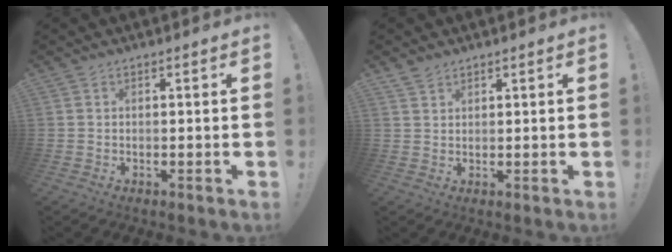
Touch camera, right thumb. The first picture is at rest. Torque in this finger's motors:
{"motor_torque": [-0.02, -0.01, 0.11, 0.01, 0.00]}